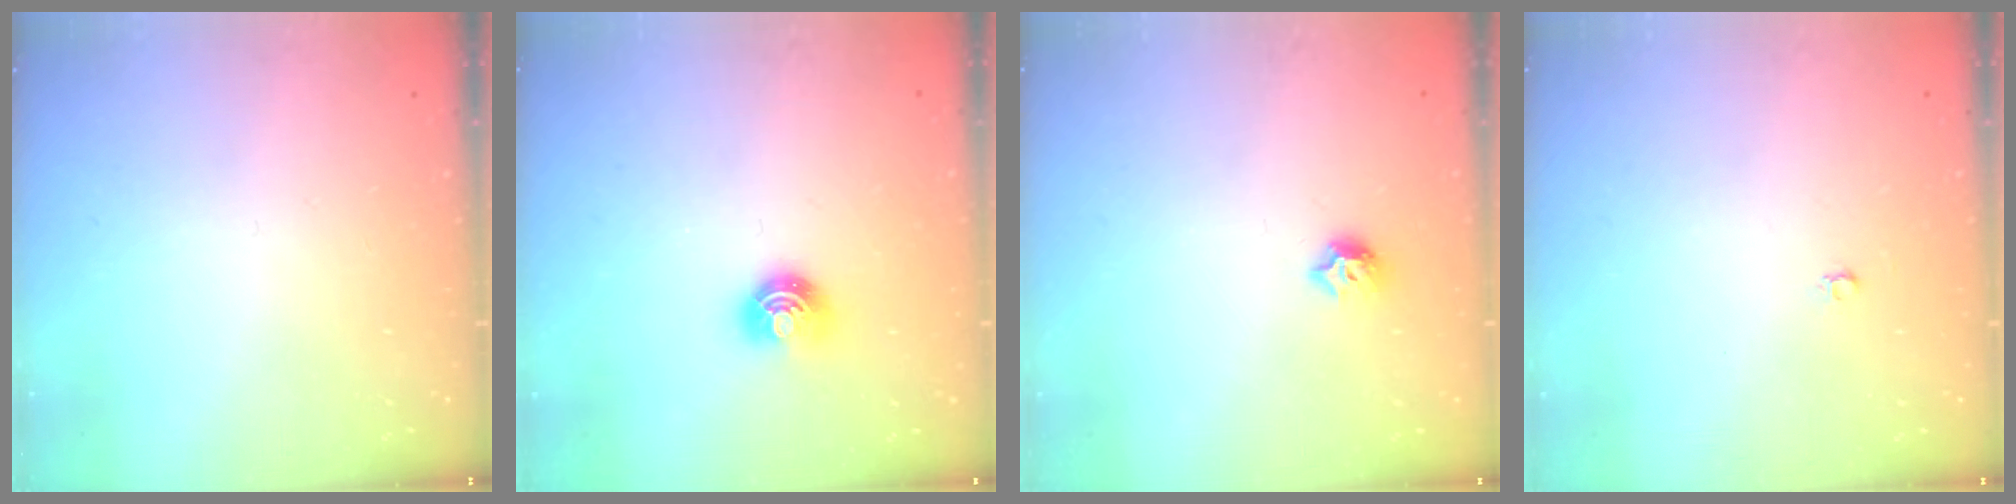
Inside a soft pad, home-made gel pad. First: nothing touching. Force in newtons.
{"total": 6.6, "press": 6.6, "slide": 0.5}
{"total": 6.3, "press": 6.3, "slide": 0.8}
{"total": 2.2, "press": 2.2, "slide": 0.2}